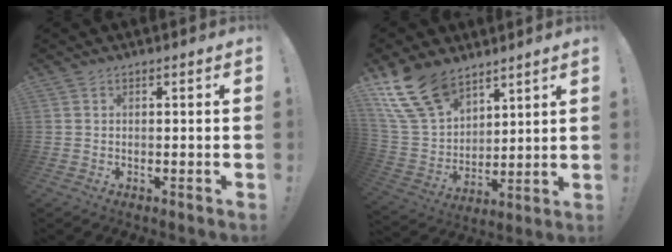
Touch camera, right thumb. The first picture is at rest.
{"total": 17.2, "force": [12.1, 9.1, 8.1], "torque": [-0.173, -0.068, 0.235]}